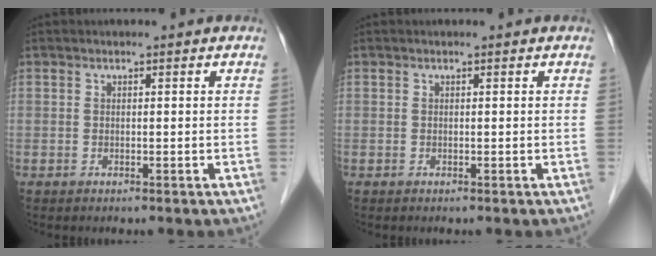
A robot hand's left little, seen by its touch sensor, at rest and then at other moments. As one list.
[{"total": 0.0}]